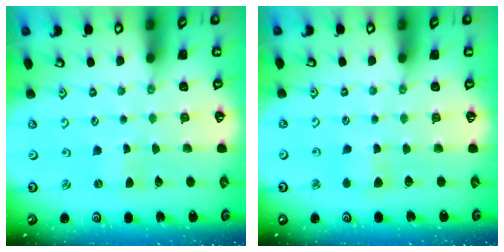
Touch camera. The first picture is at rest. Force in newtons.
{"total": 3.9, "press": 3.9, "slide": 0.5}